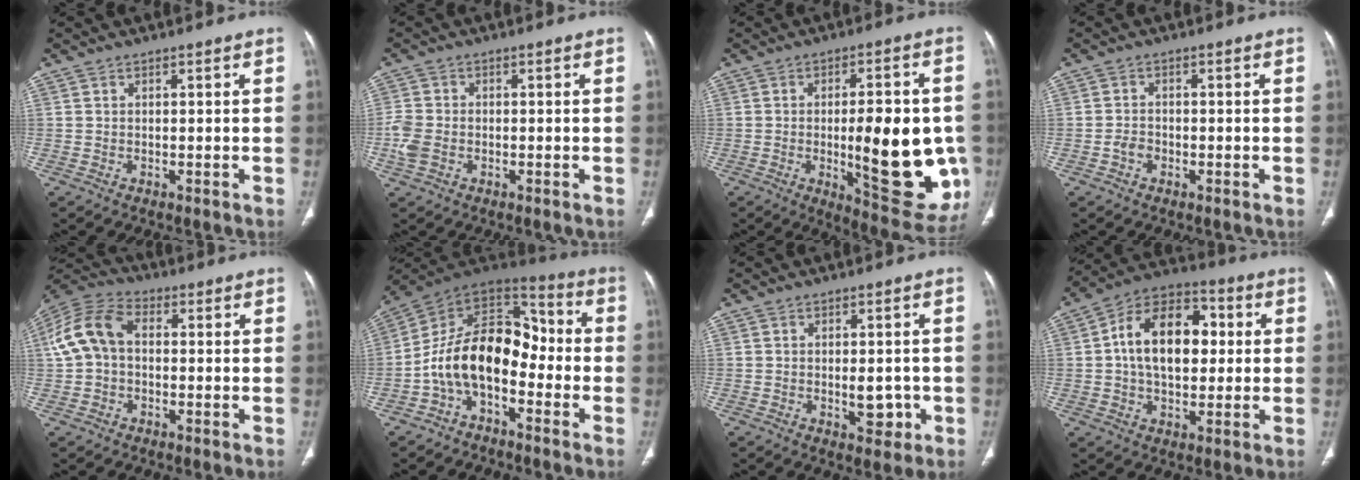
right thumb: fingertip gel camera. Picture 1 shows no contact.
{"total": 4.3, "force": [-1.2, 3.1, 2.7], "torque": [-0.073, 0.006, -0.025]}
{"total": 21.3, "force": [-2.7, 7.5, 19.8], "torque": [-0.230, -0.015, -0.020]}
{"total": 2.0, "force": [-0.9, 1.5, 1.0], "torque": [-0.013, 0.008, -0.018]}
{"total": 10.5, "force": [0.5, 7.3, 7.5], "torque": [-0.151, 0.034, -0.001]}
{"total": 15.5, "force": [-4.1, 9.6, 11.5], "torque": [-0.174, 0.081, -0.084]}
{"total": 4.4, "force": [-1.0, 2.4, 3.6], "torque": [-0.034, -0.001, -0.006]}
{"total": 16.2, "force": [1.8, 10.2, 12.4], "torque": [-0.178, 0.026, 0.020]}